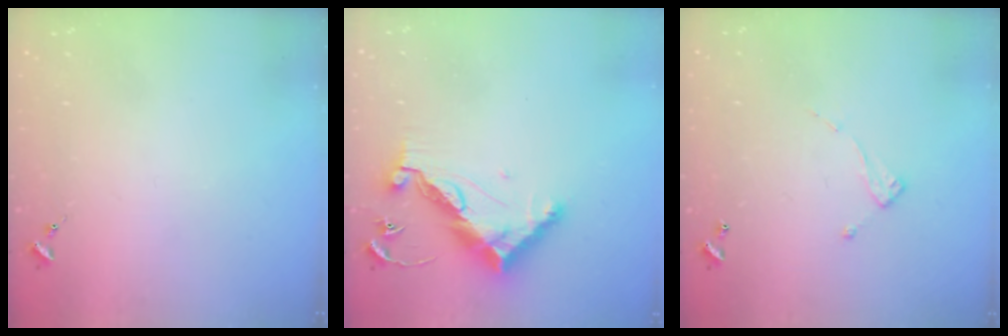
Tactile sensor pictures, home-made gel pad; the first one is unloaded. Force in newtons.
{"total": 12.8, "press": 12.8, "slide": 0.5}
{"total": 5.0, "press": 5.0, "slide": 0.4}